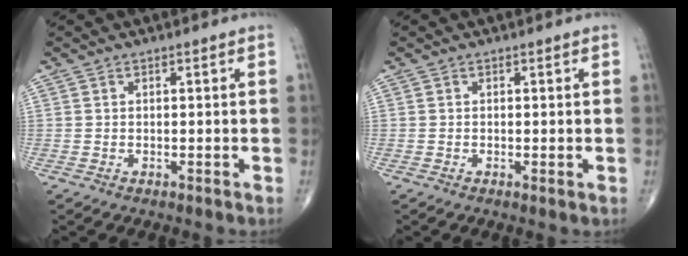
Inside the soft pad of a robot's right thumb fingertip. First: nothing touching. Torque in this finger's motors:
{"motor_torque": [-0.11, 0.04, -0.09, 0.09, -0.04]}